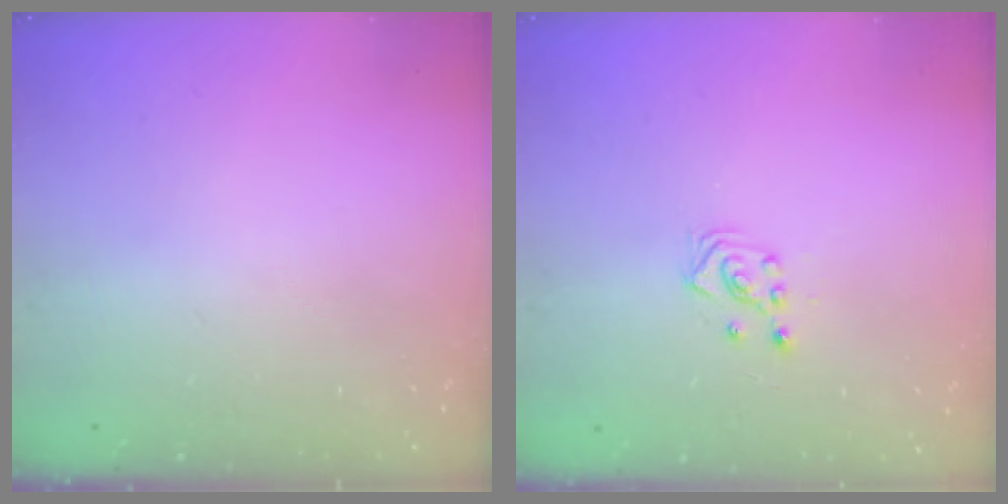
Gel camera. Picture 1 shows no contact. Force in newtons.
{"total": 2.9, "press": 2.7, "slide": 1.0}